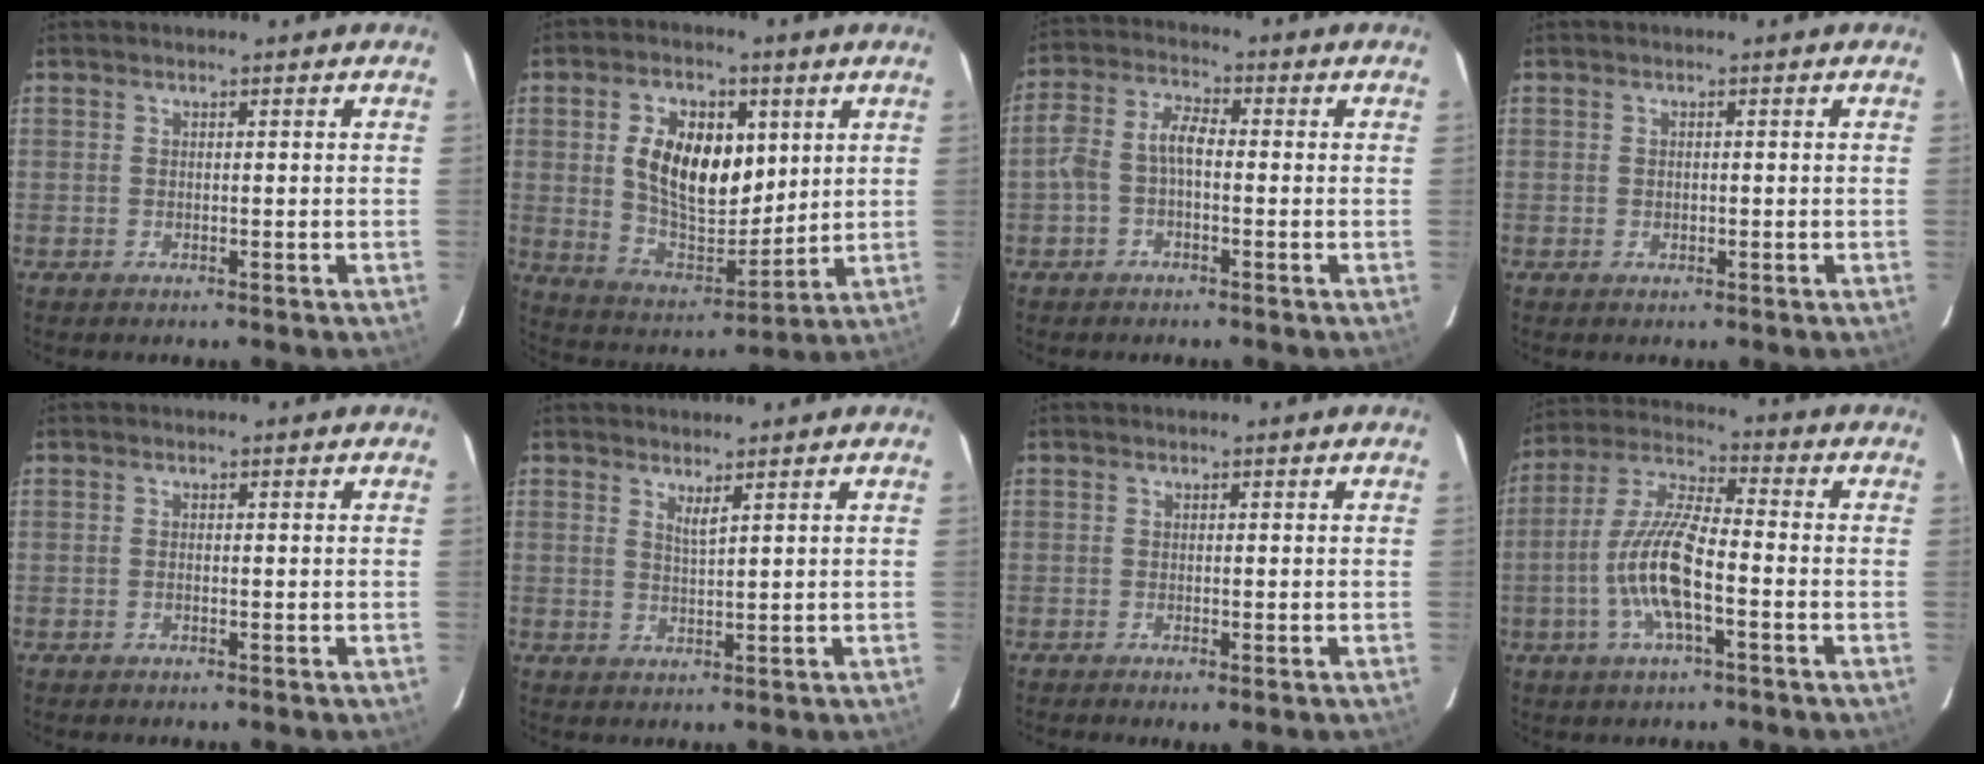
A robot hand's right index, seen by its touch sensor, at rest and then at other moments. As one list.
[{"total": 15.5, "force": [3.8, 9.0, 12.0], "torque": [-0.225, 0.008, 0.080]}, {"total": 5.4, "force": [-1.4, 2.8, 4.4], "torque": [-0.098, 0.022, -0.029]}, {"total": 0.8, "force": [-0.1, 0.8, 0.2], "torque": [-0.002, 0.000, 0.000]}, {"total": 0.0}, {"total": 1.9, "force": [1.4, 0.0, 1.3], "torque": [-0.021, -0.003, 0.023]}, {"total": 0.7, "force": [-0.3, 0.1, 0.7], "torque": [-0.014, -0.002, -0.007]}, {"total": 12.2, "force": [-3.7, 3.0, 11.3], "torque": [-0.235, 0.001, -0.073]}]